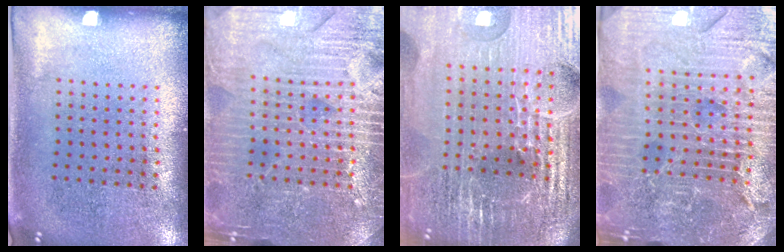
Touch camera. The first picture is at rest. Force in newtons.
{"total": 6.4, "press": 6.4, "slide": 0.8}
{"total": 6.8, "press": 5.9, "slide": 3.2}
{"total": 5.5, "press": 4.9, "slide": 2.4}